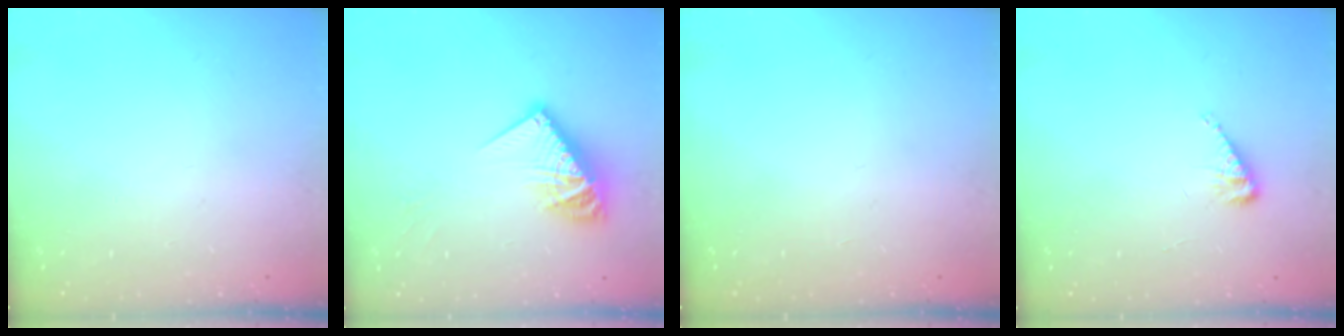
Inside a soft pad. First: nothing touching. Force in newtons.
{"total": 12.2, "press": 12.1, "slide": 1.0}
{"total": 0.0}
{"total": 5.1, "press": 5.1, "slide": 0.5}